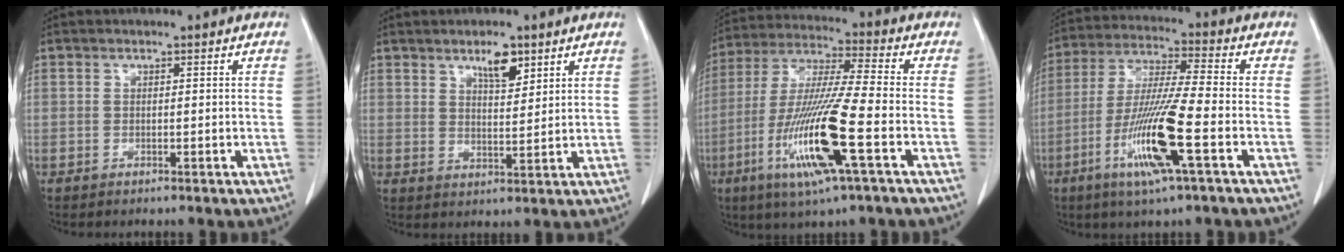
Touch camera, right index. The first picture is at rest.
{"total": 4.6, "force": [3.0, 1.4, 3.2], "torque": [-0.057, -0.002, 0.052]}
{"total": 16.0, "force": [-5.8, 0.0, 14.9], "torque": [-0.309, -0.021, -0.112]}
{"total": 13.5, "force": [-5.2, -0.1, 12.4], "torque": [-0.252, -0.018, -0.102]}